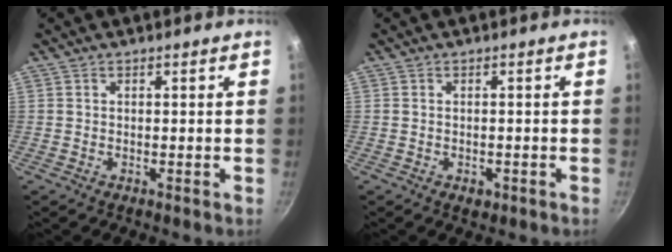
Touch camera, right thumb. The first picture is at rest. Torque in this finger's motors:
{"motor_torque": [0.17, 0.04, 0.31, -0.27, 0.08]}